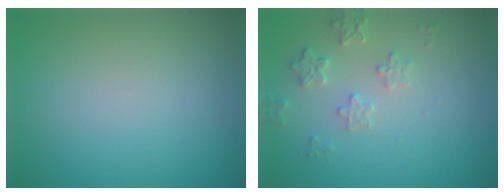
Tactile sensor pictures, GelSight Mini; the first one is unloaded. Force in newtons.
{"total": 2.2, "press": 2.1, "slide": 0.4}